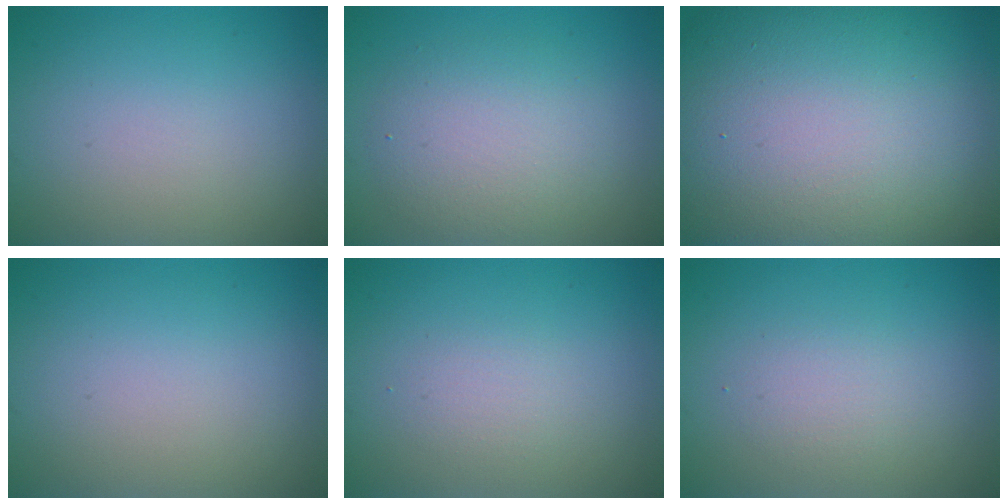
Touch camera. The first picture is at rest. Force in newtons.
{"total": 4.4, "press": 4.4, "slide": 0.1}
{"total": 22.8, "press": 22.8, "slide": 1.0}
{"total": 0.0}
{"total": 1.4, "press": 1.4, "slide": 0.1}
{"total": 1.6, "press": 1.6, "slide": 0.1}